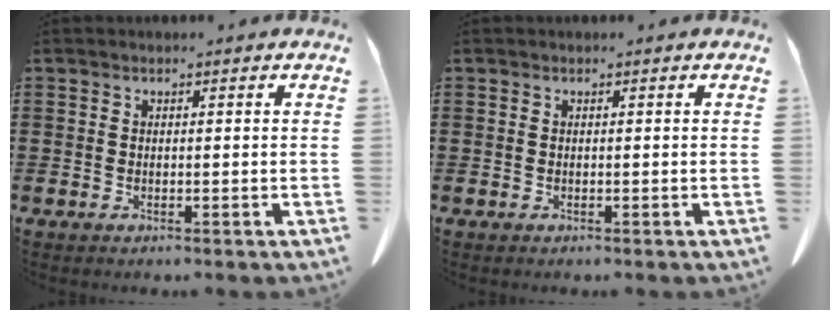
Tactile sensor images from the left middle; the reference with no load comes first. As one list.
[{"total": 0.0}]